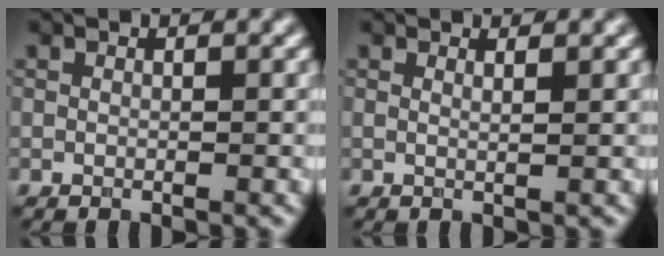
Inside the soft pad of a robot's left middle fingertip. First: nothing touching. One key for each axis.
{"total": 0.9, "fx": 0.5, "fy": 0.3, "fz": 0.6, "tx": -0.005, "ty": 0.004, "tz": 0.003}